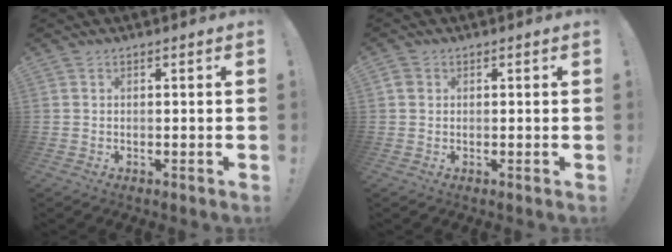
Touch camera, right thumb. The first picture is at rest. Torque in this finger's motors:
{"motor_torque": [0.08, 0.03, 0.29, 0.06, 0.00]}